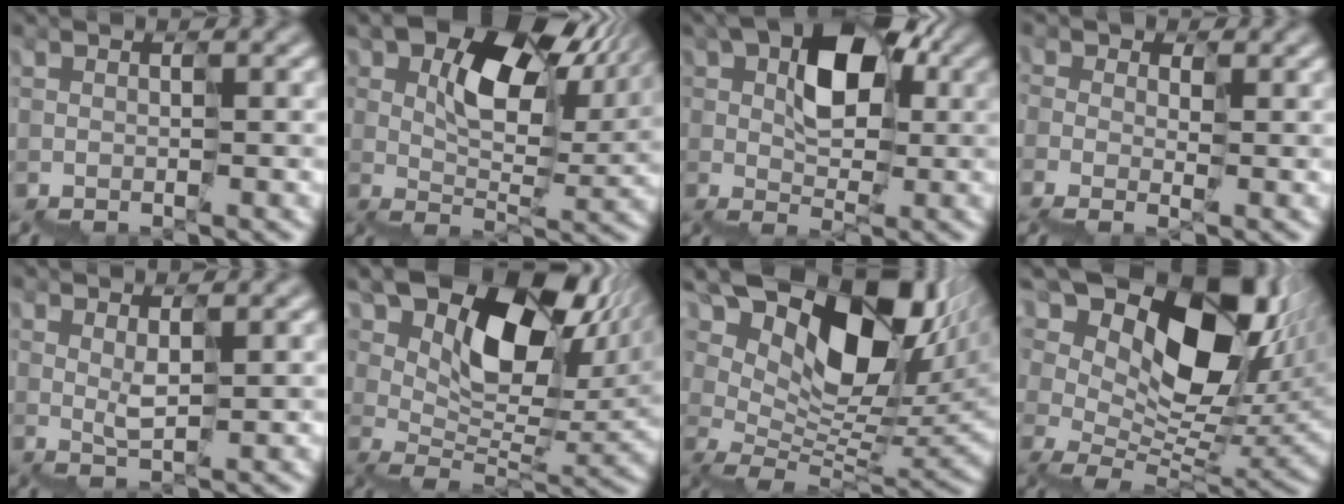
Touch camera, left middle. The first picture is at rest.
{"total": 9.2, "force": [5.2, 4.4, 6.1], "torque": [-0.095, 0.014, 0.083]}
{"total": 6.7, "force": [2.7, 4.0, 4.6], "torque": [-0.063, 0.032, 0.034]}
{"total": 1.5, "force": [0.9, 1.3, 0.0], "torque": [0.003, 0.008, 0.007]}
{"total": 1.8, "force": [1.7, -0.4, -0.4], "torque": [-0.010, 0.011, 0.033]}
{"total": 11.4, "force": [6.7, 6.3, 6.7], "torque": [-0.094, 0.017, 0.117]}
{"total": 13.6, "force": [8.3, 7.3, 7.9], "torque": [-0.131, 0.025, 0.148]}
{"total": 14.7, "force": [8.2, 8.5, 8.8], "torque": [-0.151, 0.030, 0.144]}